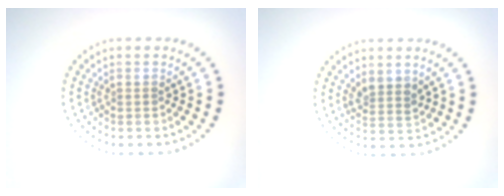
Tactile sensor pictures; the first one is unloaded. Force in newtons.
{"total": 2.0, "press": 1.6, "slide": 1.1}